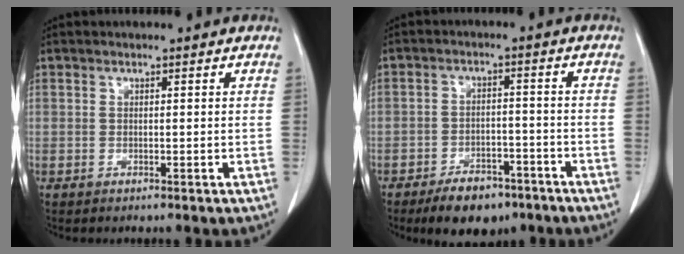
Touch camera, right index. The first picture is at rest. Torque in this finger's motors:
{"motor_torque": [-0.03, -0.11, -0.03, -0.04]}